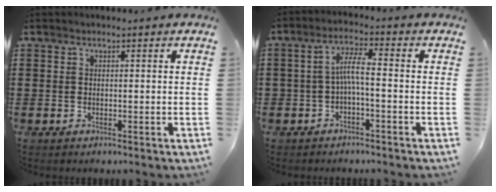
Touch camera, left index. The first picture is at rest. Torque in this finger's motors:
{"motor_torque": [0.37, 0.35, 0.08, 0.03]}